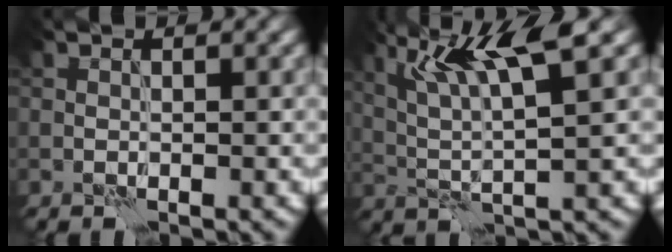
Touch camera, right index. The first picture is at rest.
{"total": 6.9, "force": [3.3, 1.1, 6.0], "torque": [-0.114, 0.006, 0.065]}